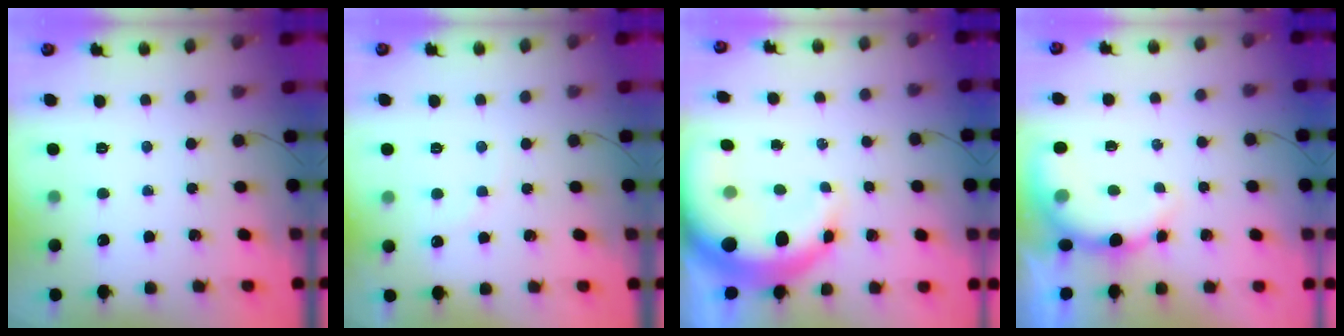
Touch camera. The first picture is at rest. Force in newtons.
{"total": 5.6, "press": 5.6, "slide": 1.0}
{"total": 10.4, "press": 10.2, "slide": 1.7}
{"total": 8.3, "press": 8.2, "slide": 1.4}